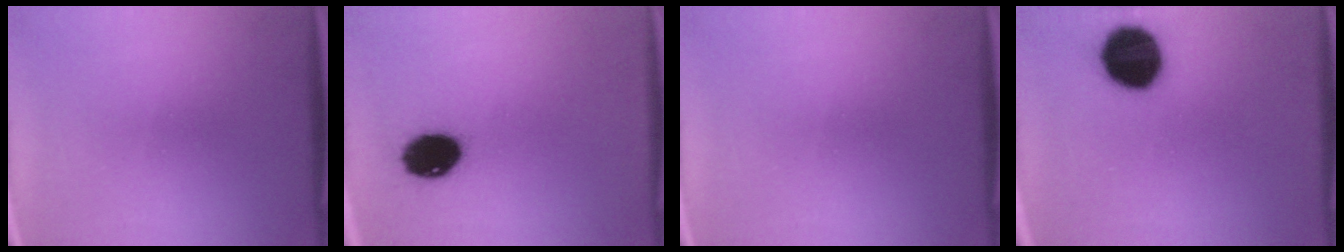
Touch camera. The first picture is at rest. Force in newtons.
{"total": 11.2}
{"total": 0.0}
{"total": 15.0}